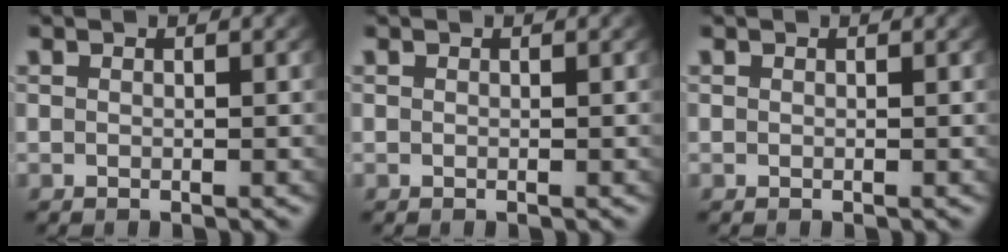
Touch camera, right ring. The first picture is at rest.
{"total": 0.0}
{"total": 0.6, "force": [-0.1, -0.5, -0.3], "torque": [0.005, -0.012, 0.008]}